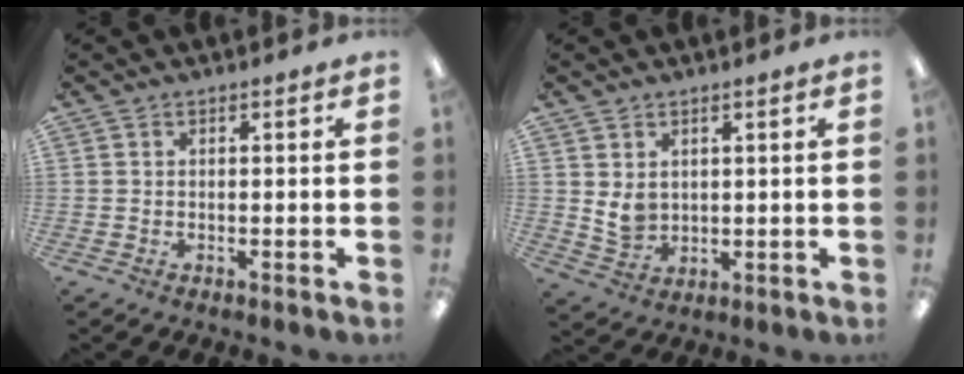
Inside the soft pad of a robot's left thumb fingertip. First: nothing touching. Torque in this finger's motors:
{"motor_torque": [0.31, 1.11, 0.36, -0.58, 0.01]}